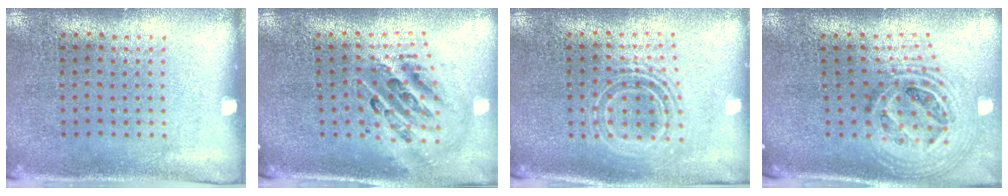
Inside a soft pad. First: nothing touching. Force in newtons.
{"total": 1.6, "press": 1.4, "slide": 0.8}
{"total": 1.9, "press": 1.5, "slide": 1.2}
{"total": 2.0, "press": 1.6, "slide": 1.3}